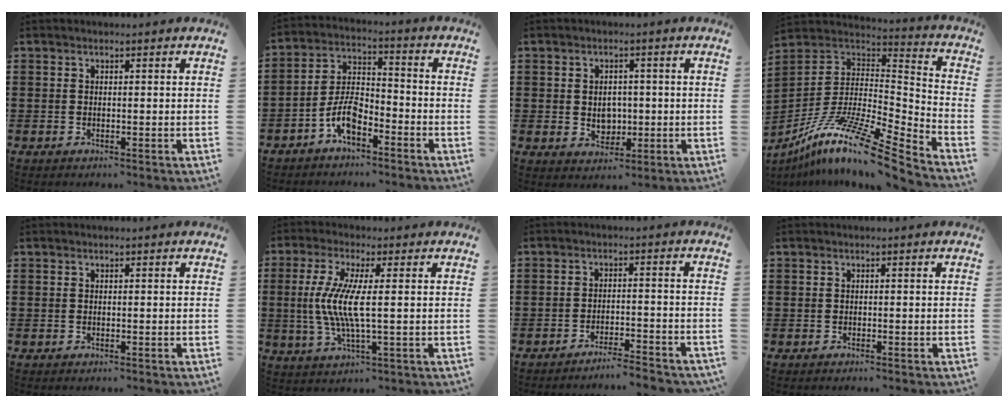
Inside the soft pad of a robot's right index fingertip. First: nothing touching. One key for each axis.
{"total": 6.5, "fx": -3.9, "fy": 2.8, "fz": 4.4, "tx": -0.102, "ty": 0.008, "tz": -0.076}
{"total": 3.2, "fx": -0.1, "fy": 2.7, "fz": 1.7, "tx": -0.025, "ty": 0.000, "tz": -0.006}
{"total": 13.8, "fx": -9.2, "fy": 1.8, "fz": 10.1, "tx": -0.192, "ty": 0.007, "tz": -0.174}
{"total": 0.0}
{"total": 7.5, "fx": 0.1, "fy": 0.9, "fz": 7.5, "tx": -0.167, "ty": -0.016, "tz": -0.008}
{"total": 3.4, "fx": -3.3, "fy": -0.2, "fz": 0.7, "tx": -0.016, "ty": -0.001, "tz": -0.069}
{"total": 0.0}